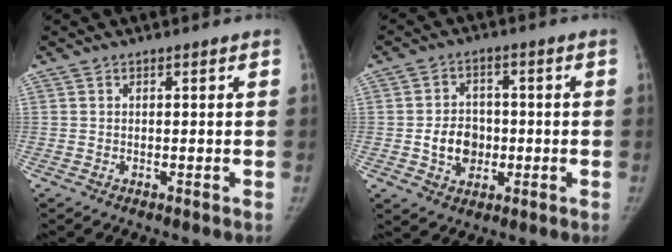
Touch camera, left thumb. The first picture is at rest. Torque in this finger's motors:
{"motor_torque": [-0.10, 0.16, 0.26, 0.16, 0.03]}